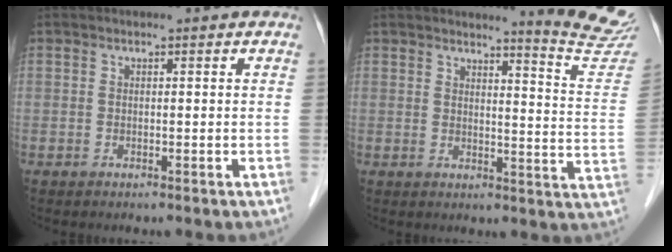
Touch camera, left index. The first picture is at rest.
{"total": 10.9, "force": [10.6, -1.5, 2.1], "torque": [-0.021, -0.105, 0.104]}